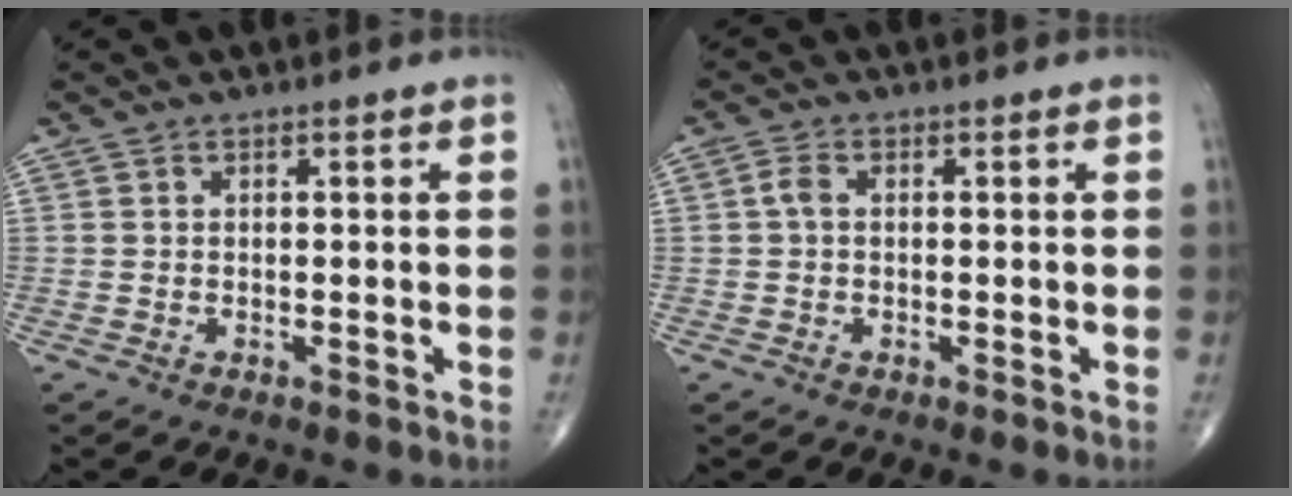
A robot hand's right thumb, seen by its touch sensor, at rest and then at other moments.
{"total": 1.4, "force": [0.1, 1.0, 1.0], "torque": [-0.017, 0.003, 0.001]}